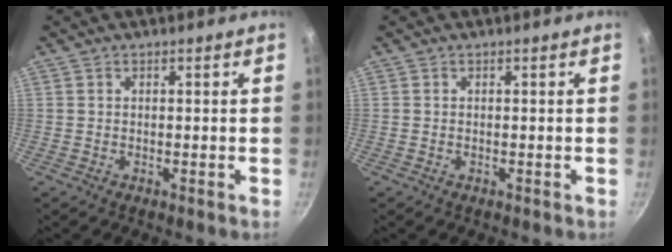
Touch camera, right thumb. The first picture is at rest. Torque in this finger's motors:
{"motor_torque": [-0.20, -0.04, -0.18, -0.08, -0.03]}